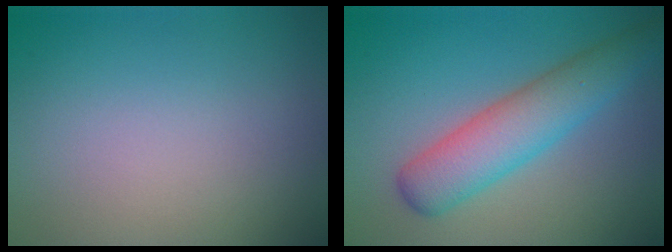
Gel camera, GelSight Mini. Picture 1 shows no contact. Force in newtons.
{"total": 5.2, "press": 5.2, "slide": 0.3}